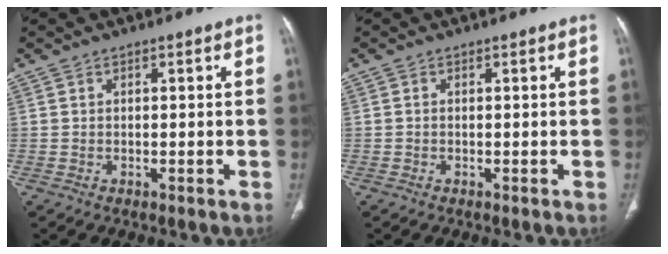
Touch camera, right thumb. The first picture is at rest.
{"total": 0.0}